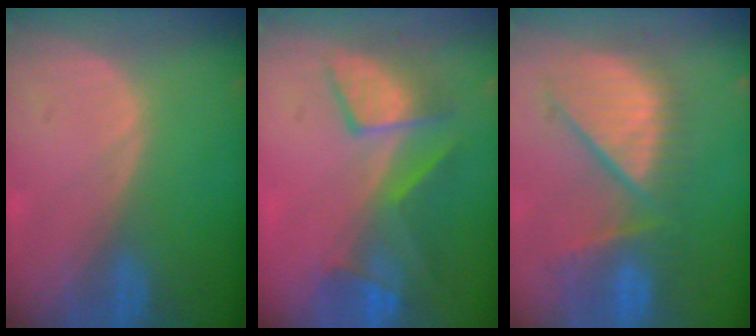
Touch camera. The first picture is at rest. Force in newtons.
{"total": 7.5, "press": 7.4, "slide": 1.1}
{"total": 10.6, "press": 9.9, "slide": 4.0}